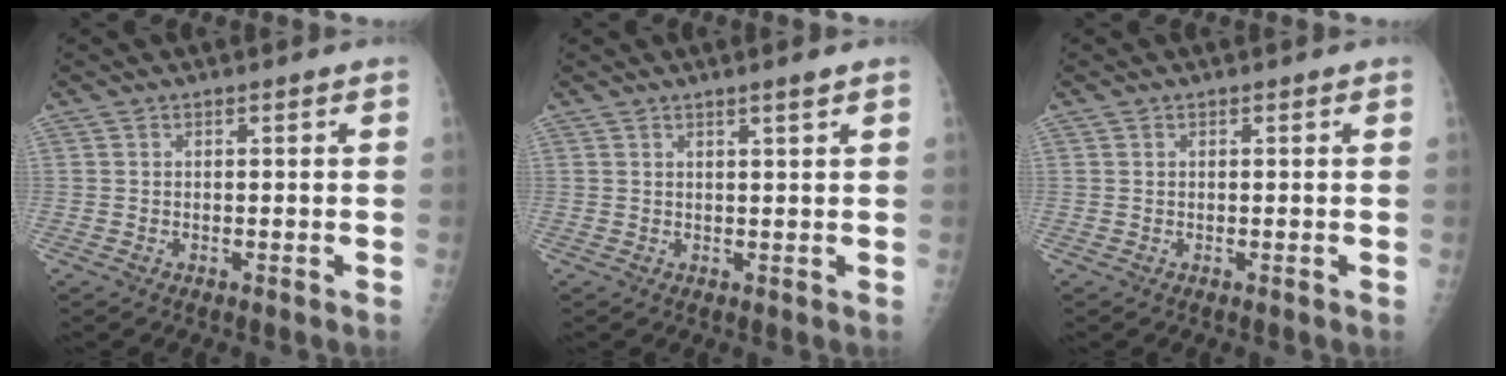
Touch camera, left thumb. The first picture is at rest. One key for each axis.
{"total": 1.8, "fx": 1.2, "fy": -0.4, "fz": 1.3, "tx": -0.021, "ty": -0.009, "tz": 0.021}
{"total": 0.0}